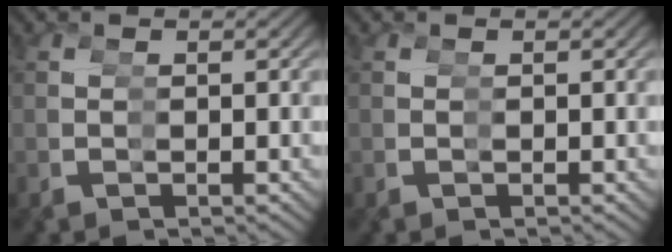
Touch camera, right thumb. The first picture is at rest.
{"total": 0.0}